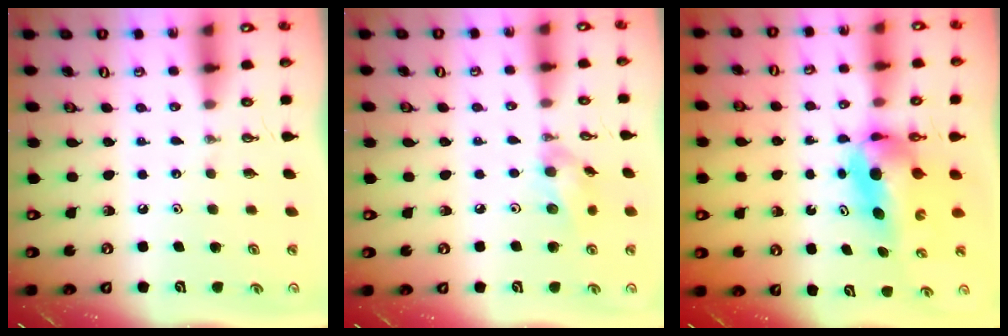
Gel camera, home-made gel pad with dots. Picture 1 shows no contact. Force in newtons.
{"total": 9.8, "press": 9.5, "slide": 2.3}
{"total": 6.1, "press": 6.0, "slide": 1.0}